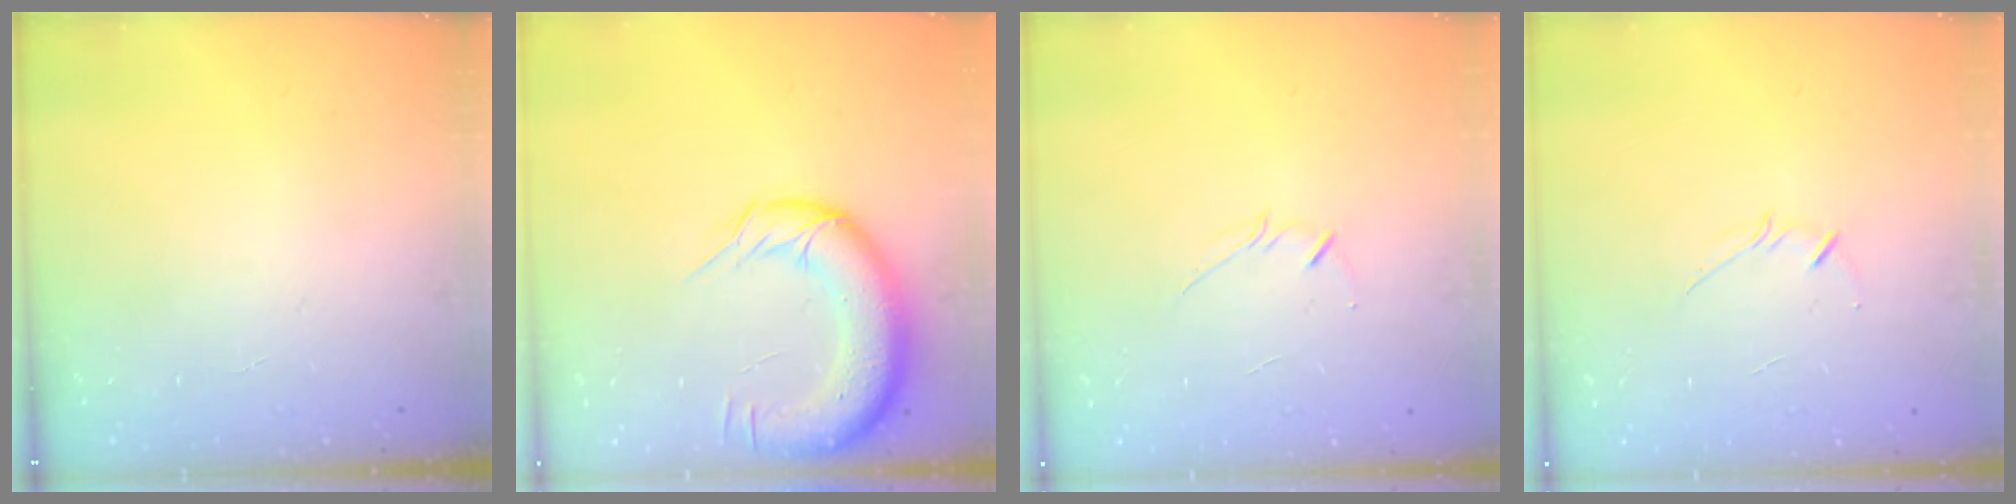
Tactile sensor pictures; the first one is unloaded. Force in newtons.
{"total": 15.9, "press": 15.5, "slide": 3.7}
{"total": 2.5, "press": 2.4, "slide": 0.5}
{"total": 2.5, "press": 2.4, "slide": 0.5}